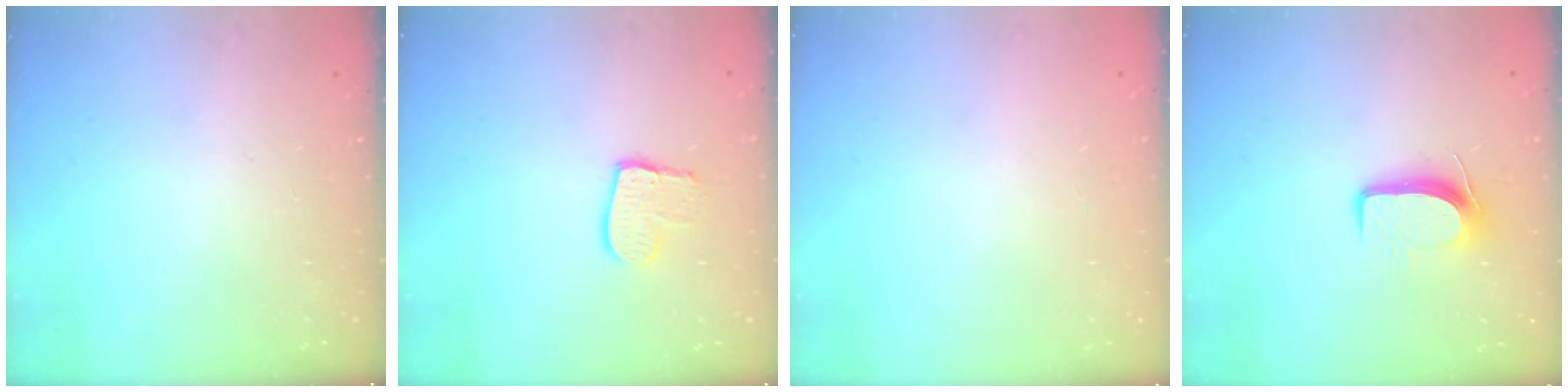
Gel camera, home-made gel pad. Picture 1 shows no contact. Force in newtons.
{"total": 9.9, "press": 9.9, "slide": 0.8}
{"total": 0.0}
{"total": 8.7, "press": 8.6, "slide": 1.2}